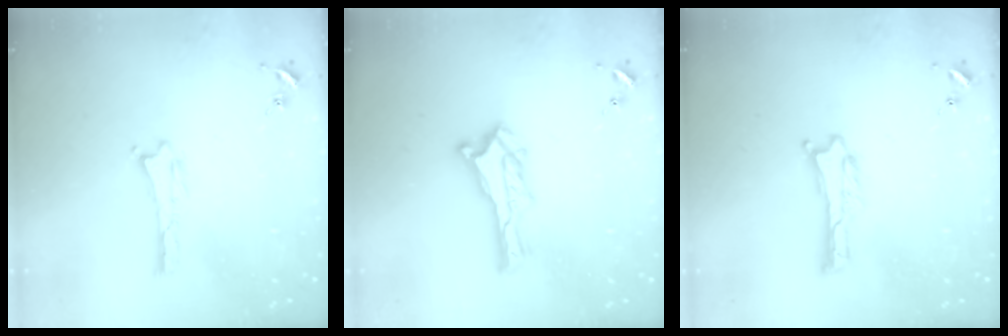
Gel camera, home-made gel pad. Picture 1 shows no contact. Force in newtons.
{"total": 0.6, "press": 0.5, "slide": 0.2}
{"total": 0.0}